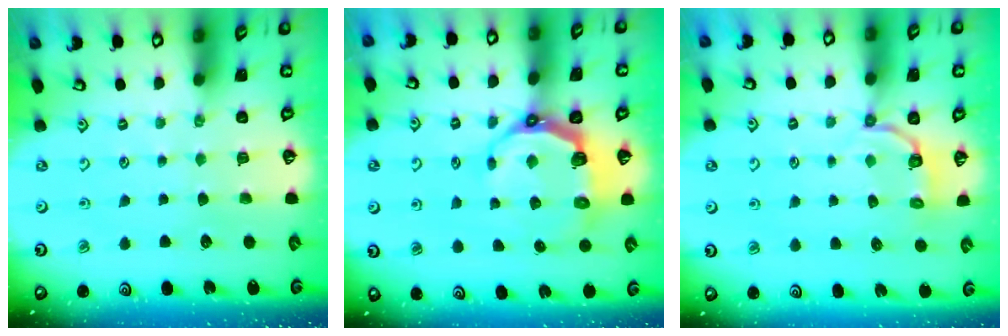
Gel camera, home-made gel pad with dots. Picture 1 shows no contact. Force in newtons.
{"total": 8.7, "press": 7.1, "slide": 5.0}
{"total": 4.2, "press": 2.9, "slide": 3.0}